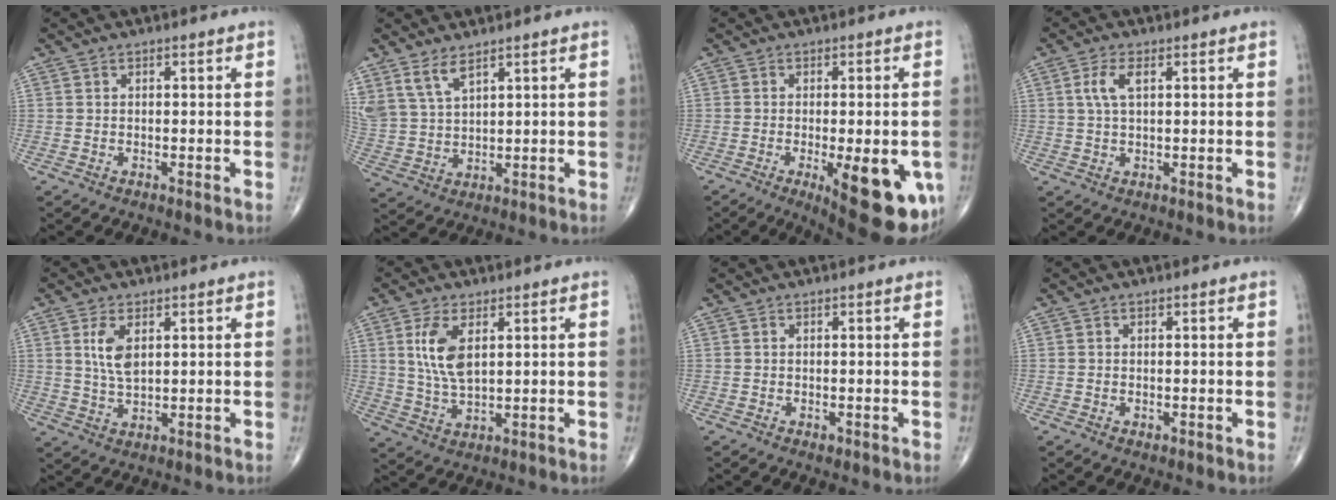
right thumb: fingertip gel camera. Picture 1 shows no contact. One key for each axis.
{"total": 6.5, "fx": 4.5, "fy": 2.5, "fz": 3.9, "tx": -0.078, "ty": -0.018, "tz": 0.103}
{"total": 16.4, "fx": -5.5, "fy": 5.6, "fz": 14.4, "tx": -0.137, "ty": -0.012, "tz": -0.059}
{"total": 4.1, "fx": 1.2, "fy": 1.8, "fz": 3.5, "tx": -0.081, "ty": 0.007, "tz": 0.025}
{"total": 5.5, "fx": 1.8, "fy": 2.7, "fz": 4.5, "tx": -0.086, "ty": -0.010, "tz": 0.041}
{"total": 8.0, "fx": 2.4, "fy": 3.8, "fz": 6.6, "tx": -0.131, "ty": -0.011, "tz": 0.054}
{"total": 0.7, "fx": -0.3, "fy": 0.4, "fz": 0.5, "tx": -0.005, "ty": -0.001, "tz": -0.003}
{"total": 0.6, "fx": -0.1, "fy": 0.4, "fz": 0.4, "tx": -0.005, "ty": -0.001, "tz": -0.001}